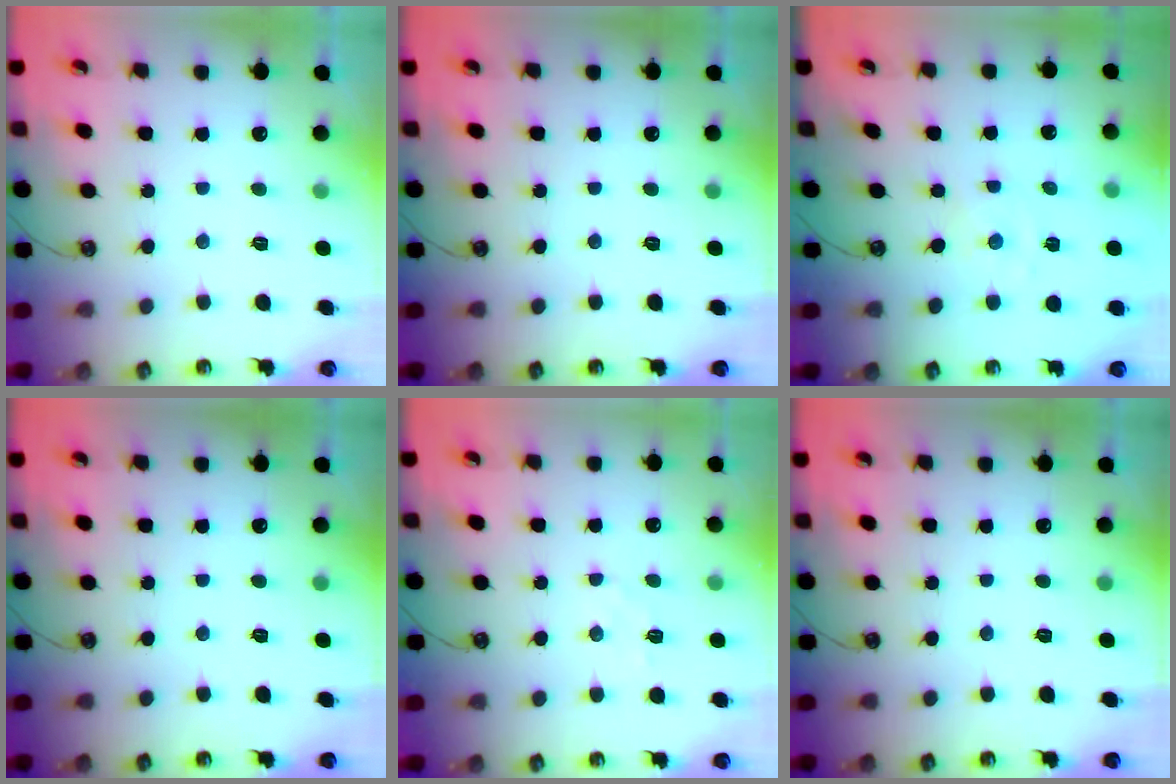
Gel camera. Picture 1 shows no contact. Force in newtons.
{"total": 0.0}
{"total": 0.0}
{"total": 0.0}
{"total": 5.6, "press": 5.6, "slide": 0.7}
{"total": 0.0}